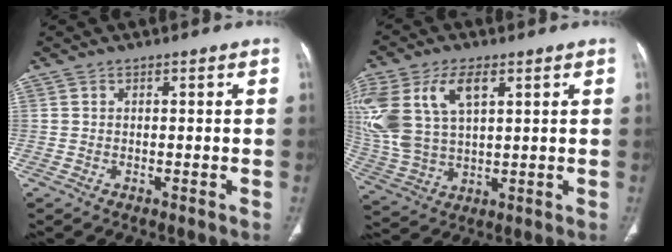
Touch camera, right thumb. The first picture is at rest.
{"total": 17.1, "force": [6.2, 9.5, 12.7], "torque": [-0.291, -0.003, 0.125]}